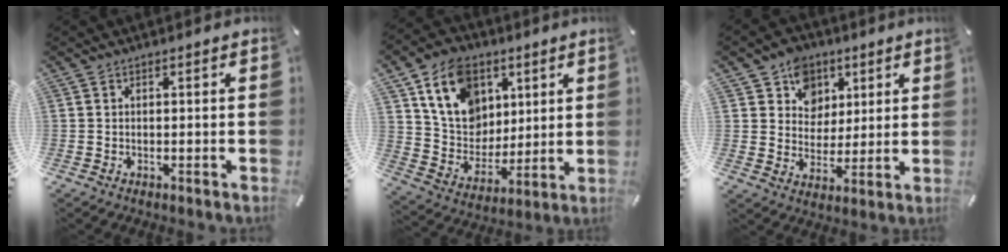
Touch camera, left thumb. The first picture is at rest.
{"total": 15.6, "force": [6.7, 12.7, 6.2], "torque": [-0.104, -0.027, 0.133]}
{"total": 10.0, "force": [4.3, 9.0, 1.4], "torque": [-0.033, -0.028, 0.082]}